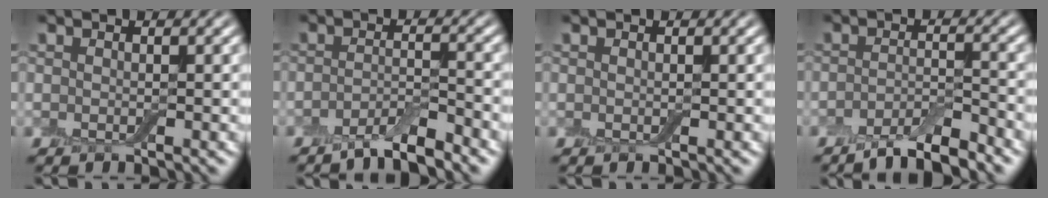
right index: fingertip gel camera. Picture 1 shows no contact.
{"total": 3.4, "force": [-2.7, 0.5, 2.0], "torque": [-0.032, 0.005, -0.055]}
{"total": 0.0}
{"total": 4.4, "force": [-3.5, 0.9, 2.6], "torque": [-0.041, 0.001, -0.061]}